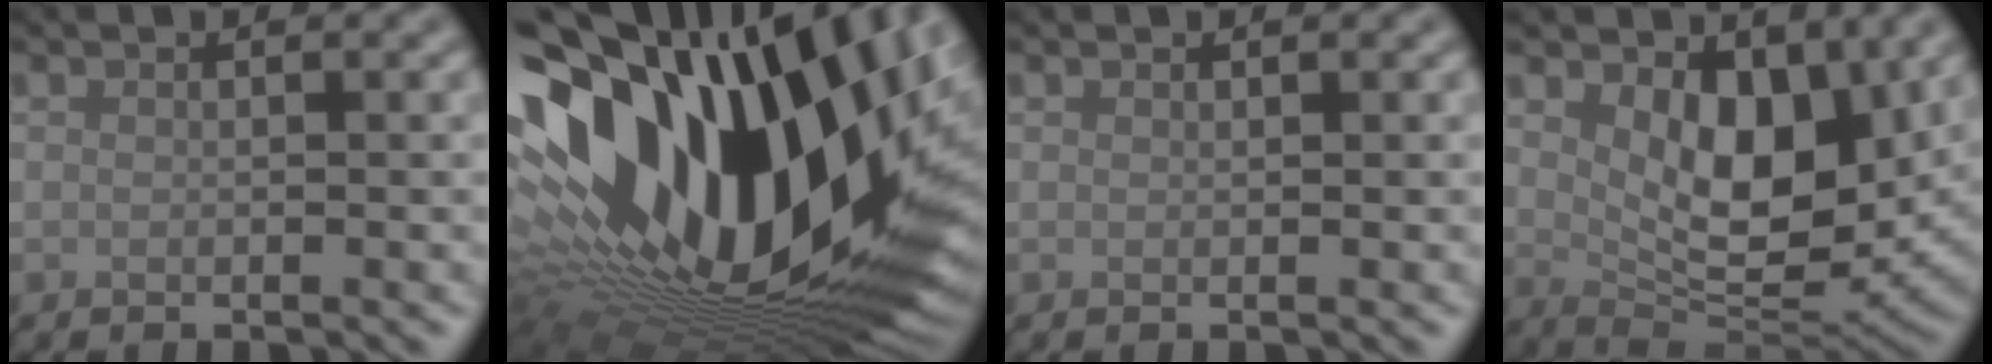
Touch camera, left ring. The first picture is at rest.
{"total": 21.2, "force": [5.9, 11.1, 17.0], "torque": [-0.305, 0.009, 0.105]}
{"total": 0.0}
{"total": 7.8, "force": [2.6, 4.2, 6.0], "torque": [-0.103, -0.021, 0.041]}